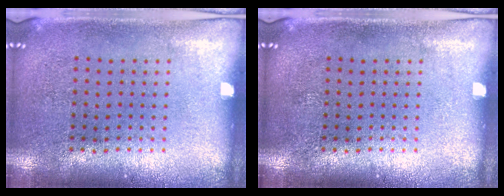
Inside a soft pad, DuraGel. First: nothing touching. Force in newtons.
{"total": 0.0}